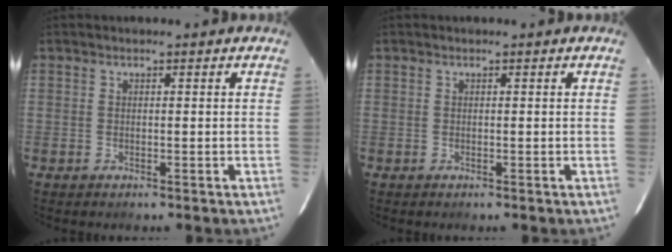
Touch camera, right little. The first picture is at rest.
{"total": 0.0}